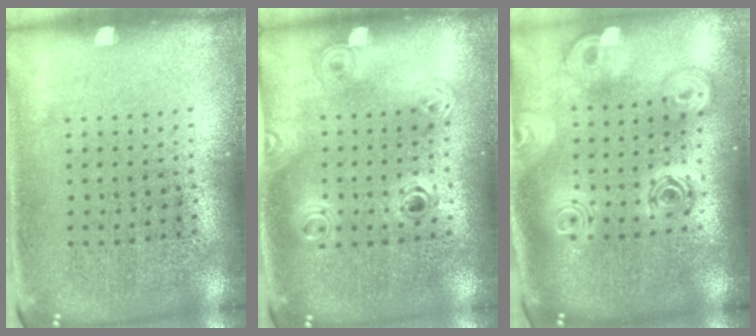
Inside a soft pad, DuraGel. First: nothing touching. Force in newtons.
{"total": 1.2, "press": 1.0, "slide": 0.6}
{"total": 2.4, "press": 1.9, "slide": 1.5}